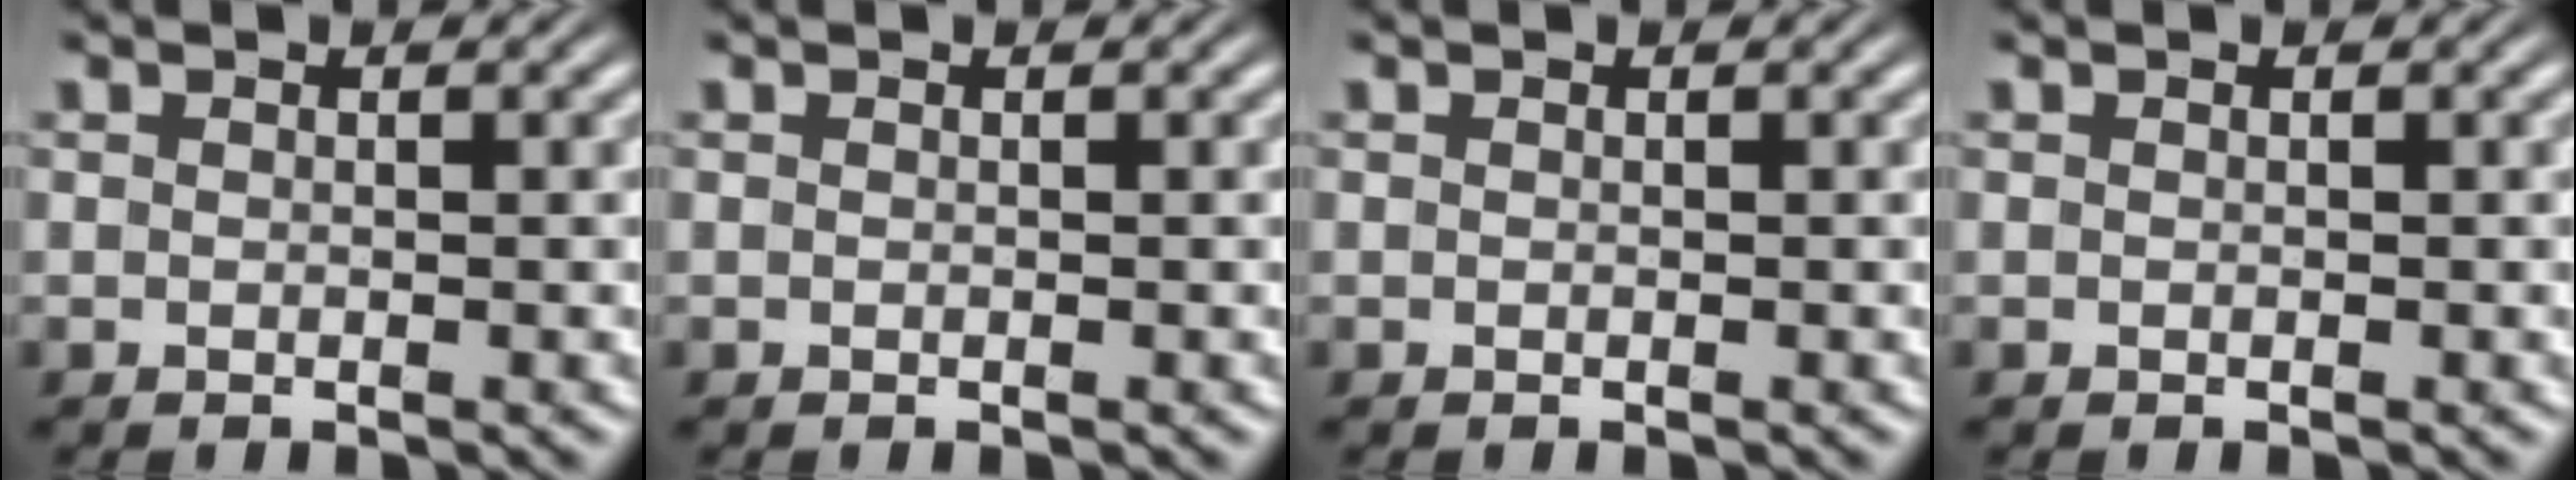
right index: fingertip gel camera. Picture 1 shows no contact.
{"total": 0.0}
{"total": 0.0}
{"total": 0.0}